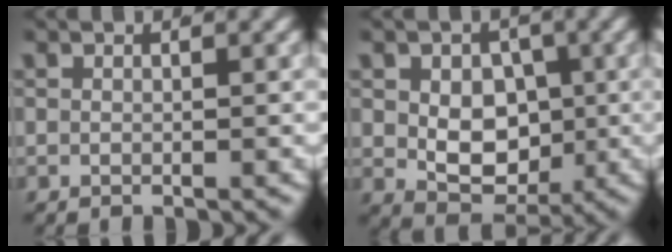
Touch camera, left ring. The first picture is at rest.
{"total": 6.2, "force": [-0.1, 4.9, 3.8], "torque": [-0.057, -0.031, 0.014]}